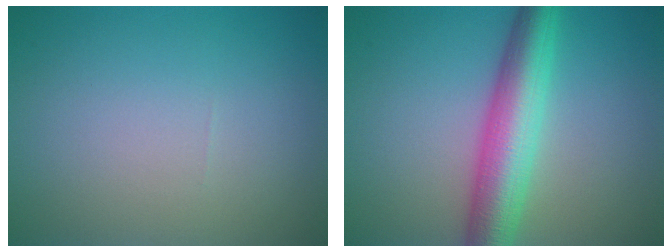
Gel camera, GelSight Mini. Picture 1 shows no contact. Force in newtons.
{"total": 6.8, "press": 6.8, "slide": 0.2}